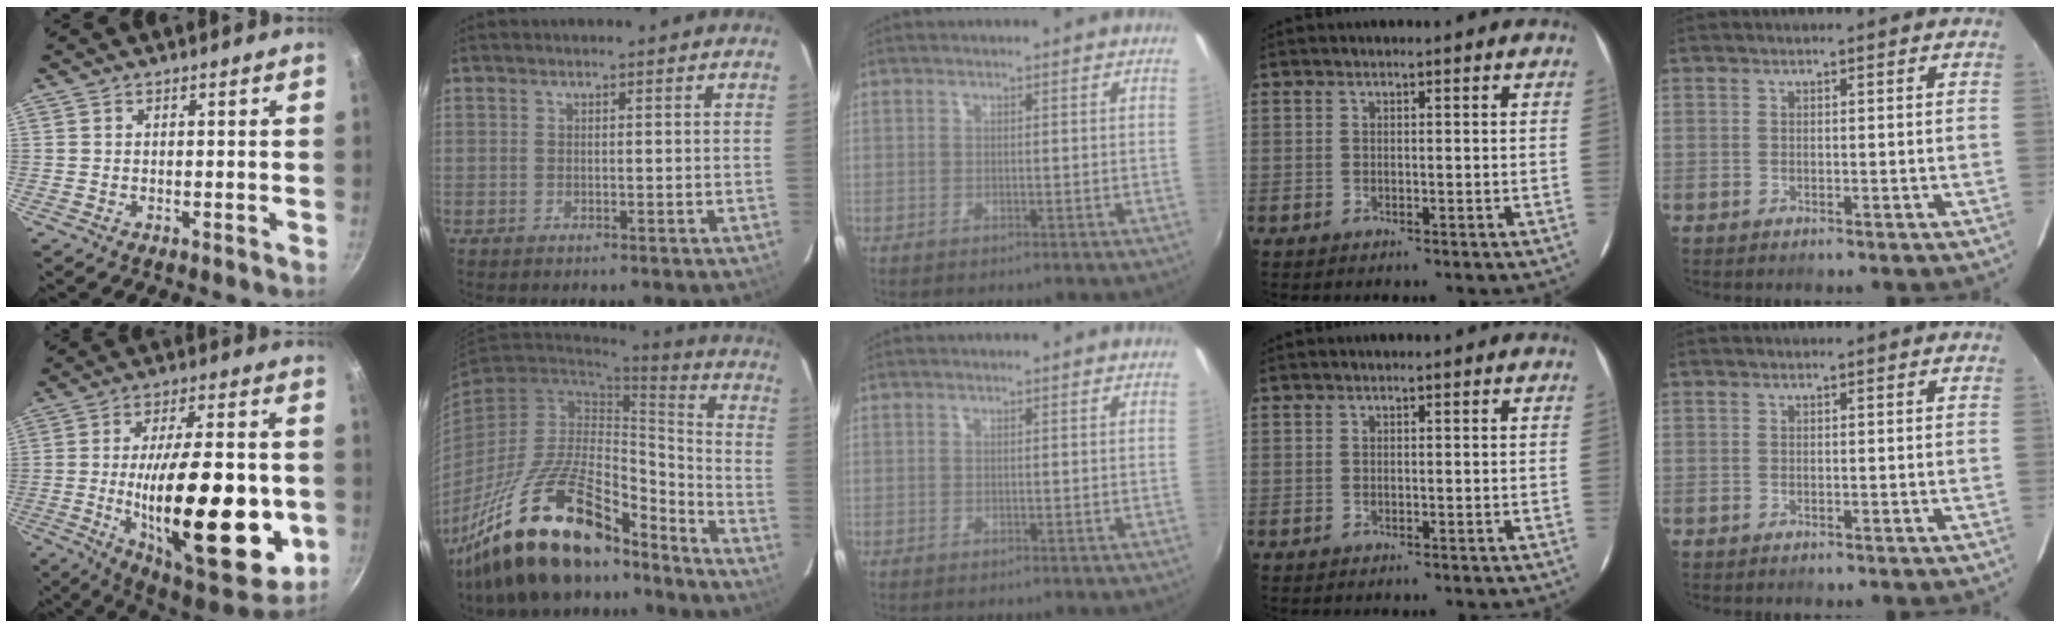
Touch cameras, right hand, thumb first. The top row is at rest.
{"thumb": {"total": 31.1, "force": [-4.7, 11.8, 28.4], "torque": [-0.404, -0.001, -0.062]}, "index": {"total": 26.5, "force": [-19.6, 9.4, 15.2], "torque": [-0.279, -0.003, -0.320]}}